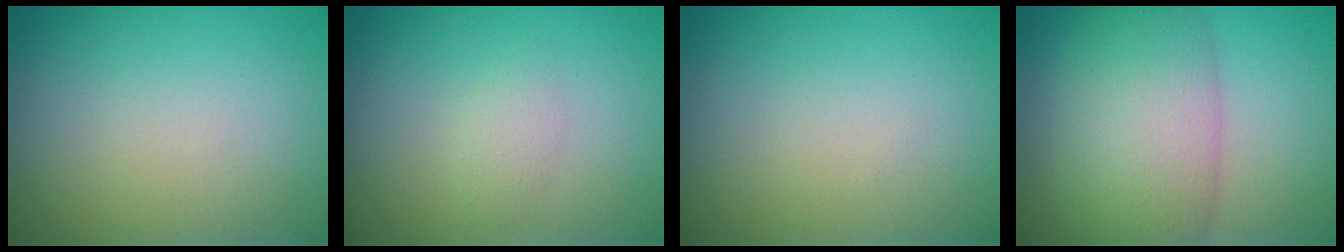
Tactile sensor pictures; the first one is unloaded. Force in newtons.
{"total": 1.1, "press": 1.1, "slide": 0.1}
{"total": 0.0}
{"total": 8.7, "press": 8.6, "slide": 0.2}